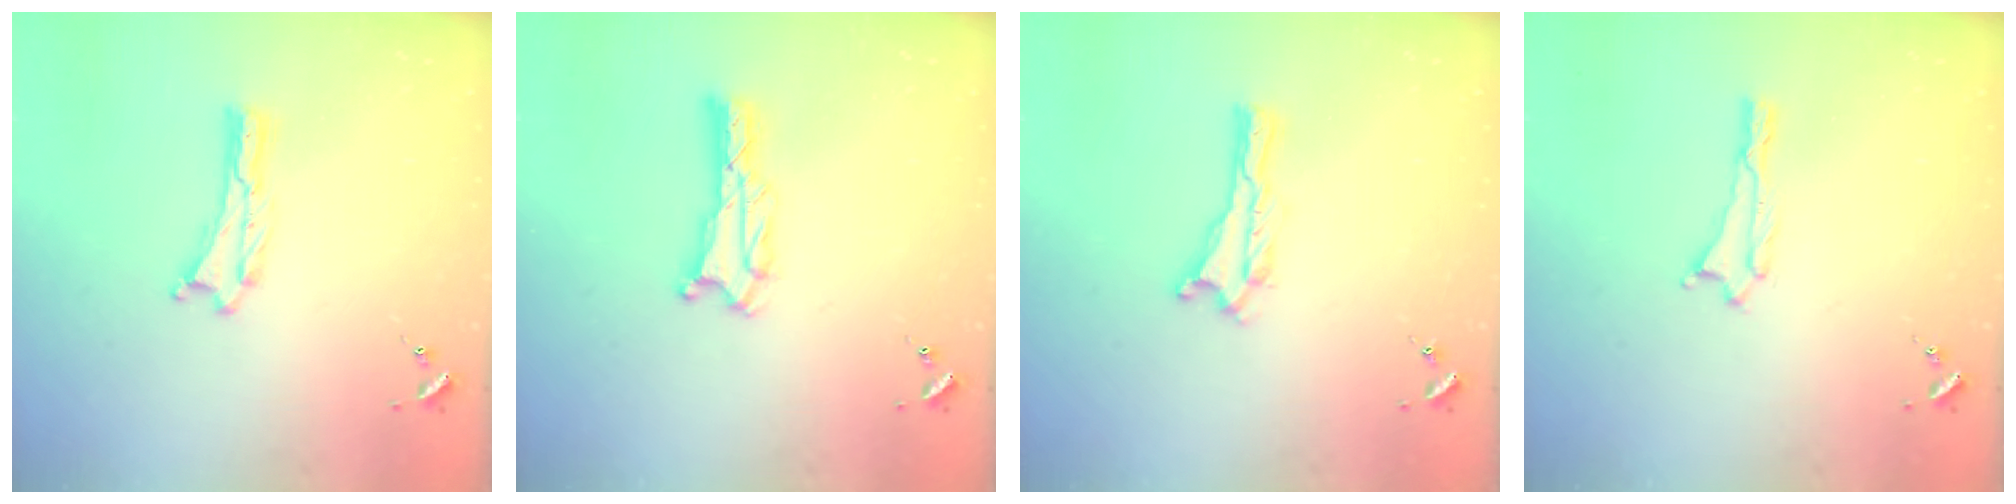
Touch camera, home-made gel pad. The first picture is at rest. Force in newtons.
{"total": 1.4, "press": 1.4, "slide": 0.1}
{"total": 0.0}
{"total": 0.0}